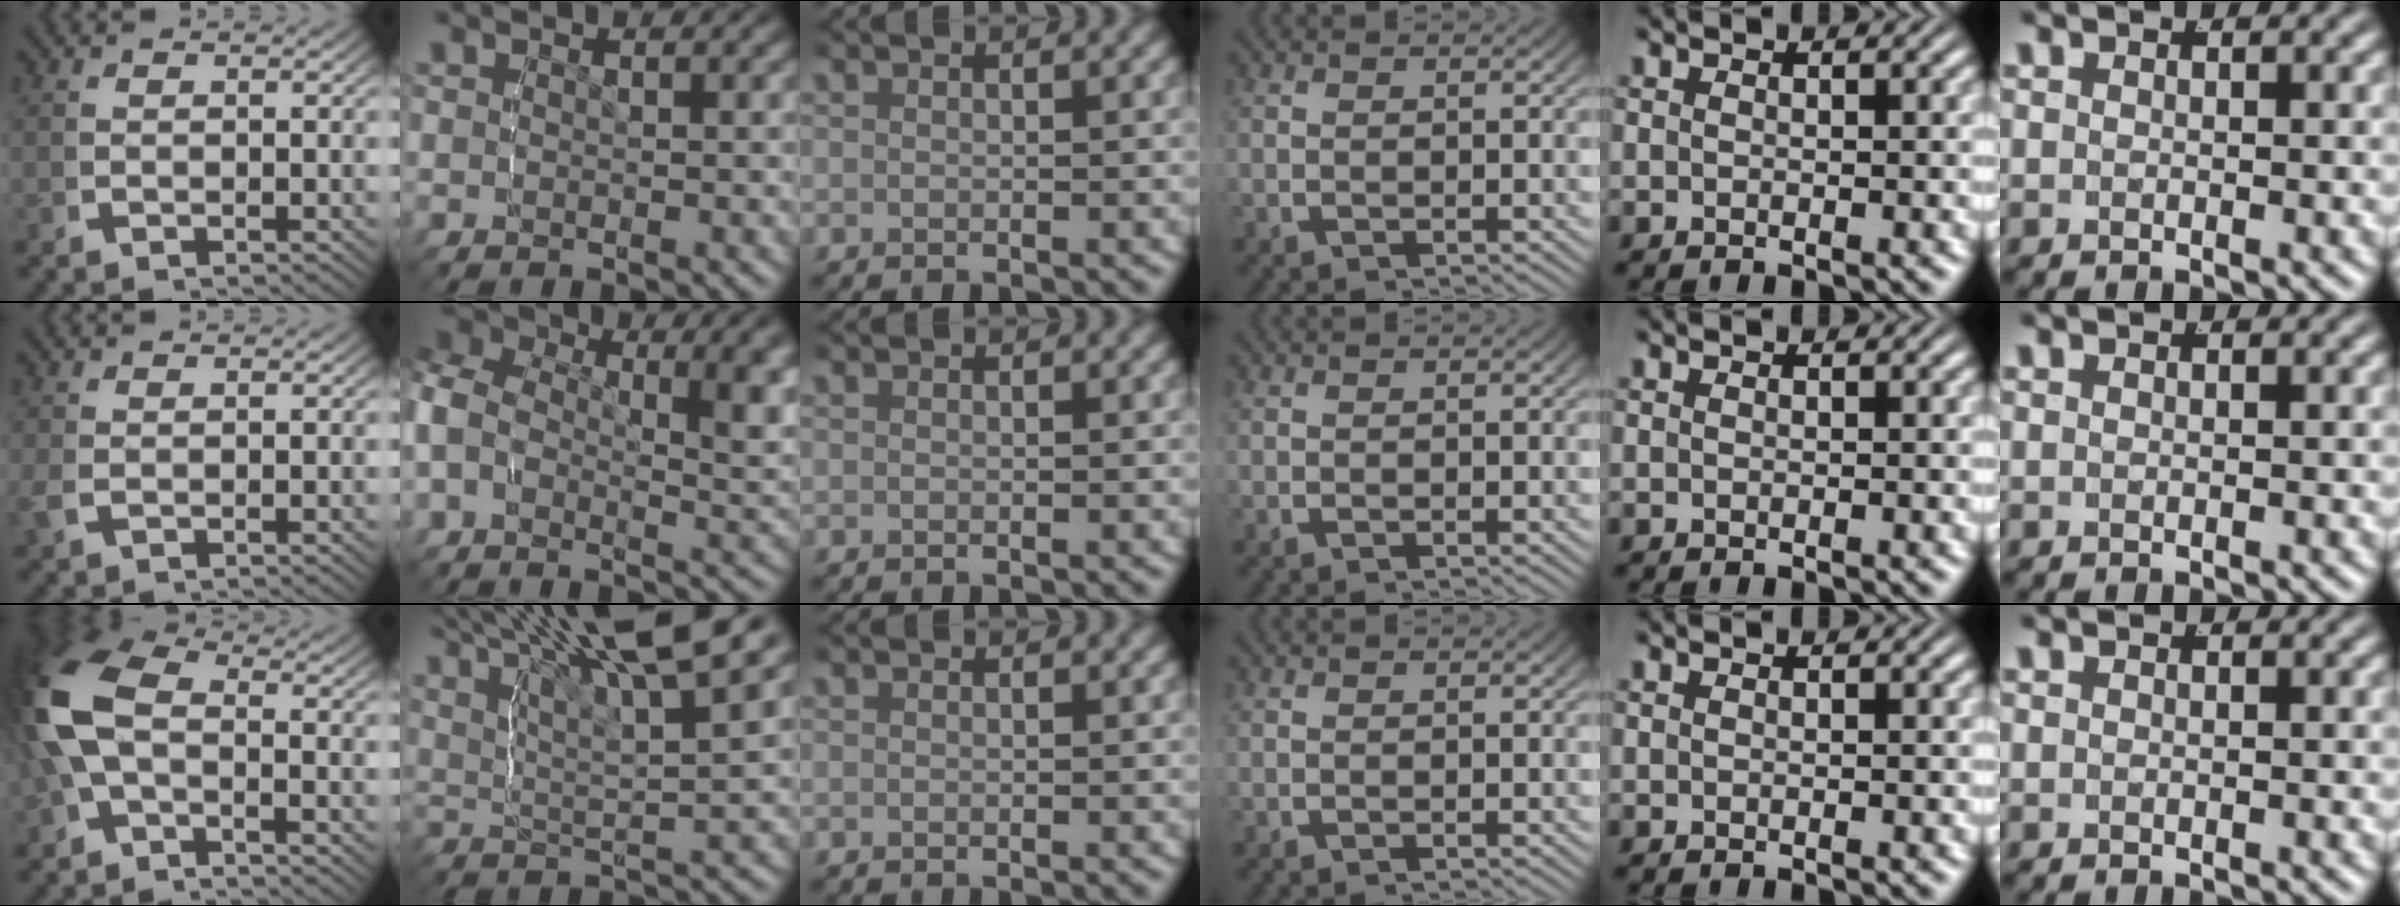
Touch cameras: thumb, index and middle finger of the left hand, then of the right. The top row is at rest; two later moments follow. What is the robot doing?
{"motion": "lift_and_place", "object": "markers"}